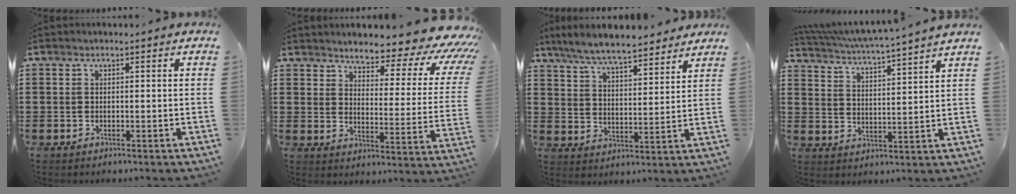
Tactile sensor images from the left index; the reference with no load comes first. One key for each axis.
{"total": 6.2, "fx": 5.3, "fy": 0.9, "fz": 3.2, "tx": -0.063, "ty": -0.051, "tz": 0.083}
{"total": 6.9, "fx": 6.4, "fy": 0.5, "fz": 2.6, "tx": -0.075, "ty": -0.031, "tz": 0.113}
{"total": 4.3, "fx": 3.9, "fy": -1.0, "fz": 1.5, "tx": -0.047, "ty": -0.035, "tz": 0.061}